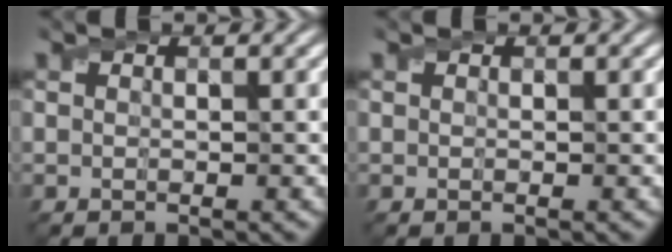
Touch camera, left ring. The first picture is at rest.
{"total": 0.0}